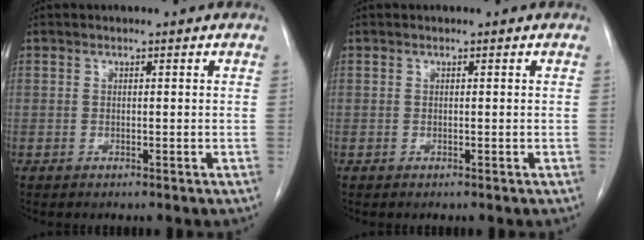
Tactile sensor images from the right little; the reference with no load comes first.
{"total": 0.0}